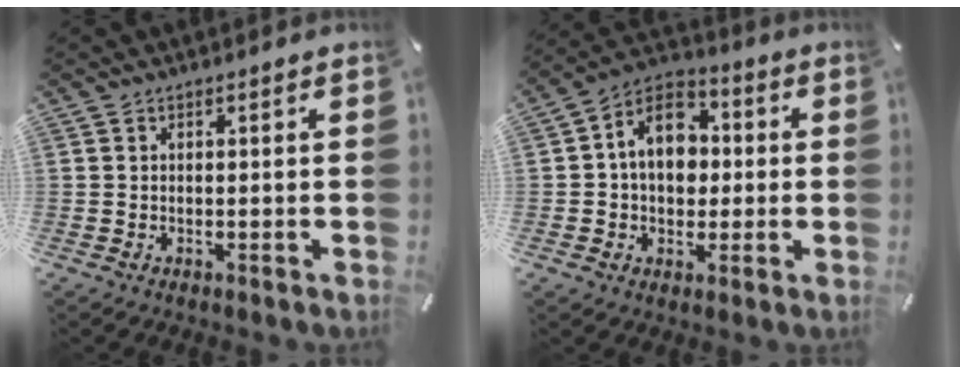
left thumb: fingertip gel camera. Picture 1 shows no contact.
{"total": 11.4, "force": [0.8, 9.2, 6.7], "torque": [-0.118, 0.009, 0.013]}